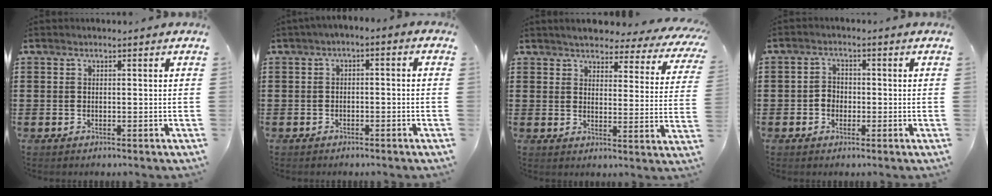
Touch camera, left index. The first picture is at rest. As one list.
[{"total": 2.2, "force": [-2.1, 0.5, 0.4], "torque": [-0.017, 0.001, -0.048]}, {"total": 4.1, "force": [4.0, 0.3, 0.9], "torque": [-0.040, -0.027, 0.067]}, {"total": 2.3, "force": [-0.7, 2.0, 0.9], "torque": [-0.023, 0.005, -0.017]}]